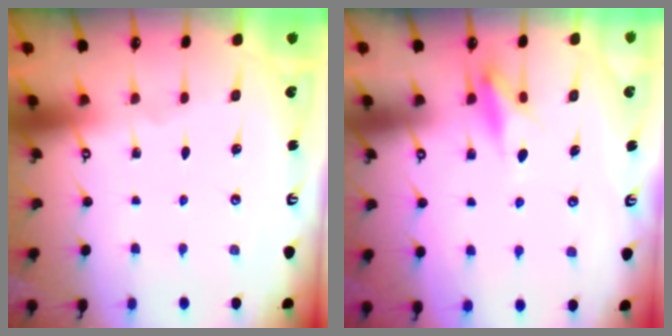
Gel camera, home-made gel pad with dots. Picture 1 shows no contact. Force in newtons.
{"total": 8.7, "press": 8.6, "slide": 0.4}